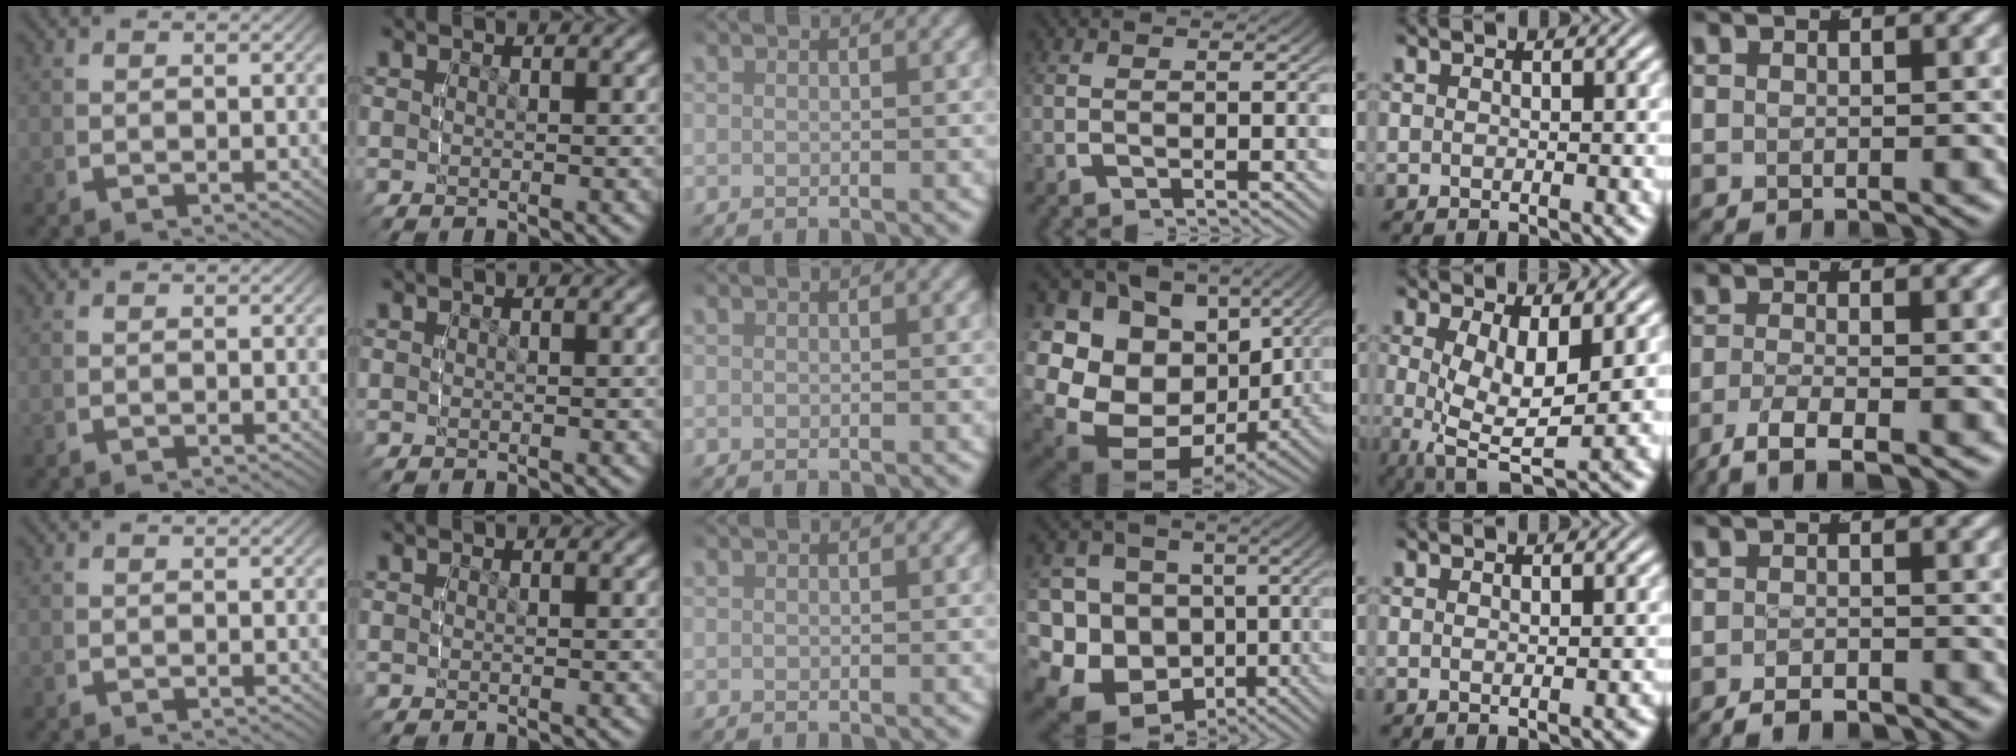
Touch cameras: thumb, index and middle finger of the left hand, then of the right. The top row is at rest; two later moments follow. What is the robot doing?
{"motion": "lift_and_place", "object": "air blower"}